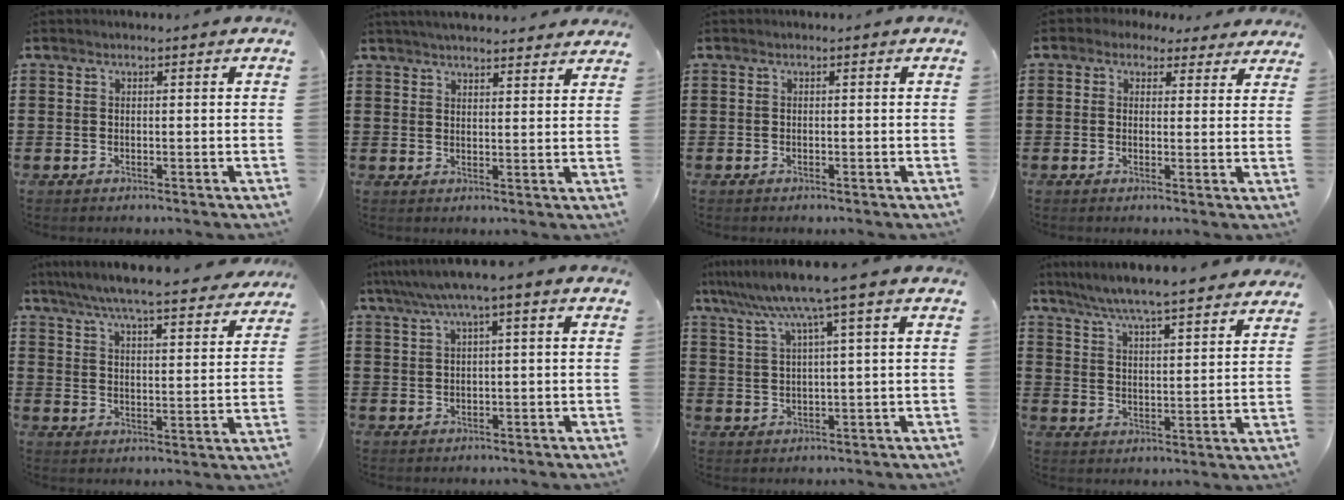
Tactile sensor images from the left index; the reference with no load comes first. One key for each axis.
{"total": 3.5, "fx": 3.5, "fy": 0.0, "fz": 0.6, "tx": -0.020, "ty": -0.009, "tz": 0.063}
{"total": 0.0}
{"total": 2.6, "fx": 2.0, "fy": 1.4, "fz": 0.7, "tx": -0.022, "ty": 0.002, "tz": 0.036}
{"total": 6.4, "fx": 5.9, "fy": -0.3, "fz": 2.3, "tx": -0.070, "ty": -0.036, "tz": 0.102}
{"total": 3.9, "fx": 1.3, "fy": 0.0, "fz": 3.7, "tx": -0.070, "ty": -0.001, "tz": 0.019}
{"total": 7.4, "fx": 4.5, "fy": -0.4, "fz": 5.9, "tx": -0.130, "ty": -0.017, "tz": 0.073}
{"total": 6.0, "fx": 5.6, "fy": -0.4, "fz": 1.9, "tx": -0.061, "ty": -0.035, "tz": 0.096}